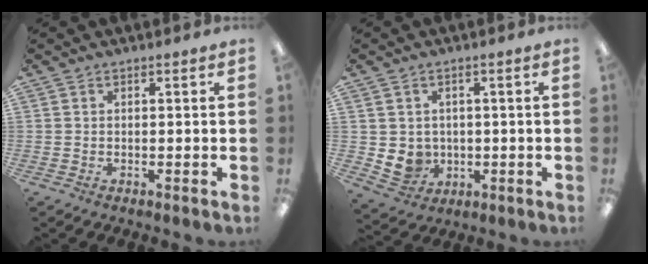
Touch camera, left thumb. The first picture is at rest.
{"total": 4.9, "force": [1.0, 4.7, 1.1], "torque": [-0.040, -0.006, 0.023]}